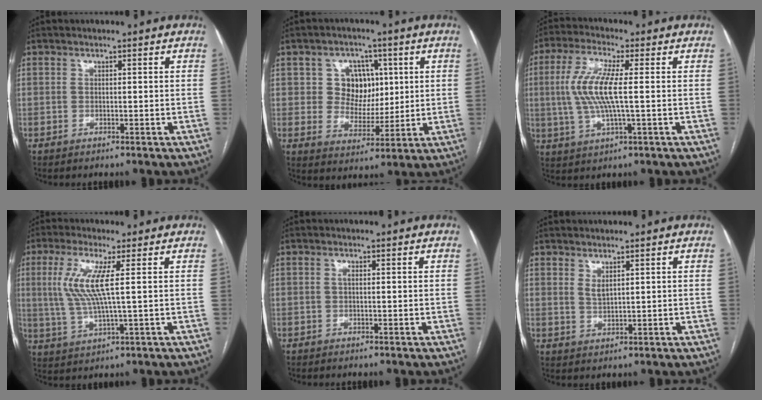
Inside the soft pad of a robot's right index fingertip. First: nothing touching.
{"total": 7.4, "force": [2.1, 6.4, 3.1], "torque": [-0.046, 0.017, 0.045]}
{"total": 9.4, "force": [0.6, 1.4, 9.3], "torque": [-0.205, 0.006, 0.010]}
{"total": 7.9, "force": [1.8, 0.2, 7.7], "torque": [-0.179, 0.001, 0.037]}
{"total": 0.6, "force": [0.1, 0.2, 0.6], "torque": [-0.012, 0.001, -0.001]}
{"total": 1.8, "force": [1.2, 0.4, 1.2], "torque": [-0.027, -0.006, 0.029]}